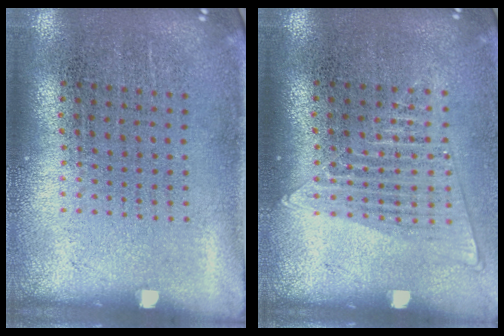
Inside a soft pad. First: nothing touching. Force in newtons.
{"total": 1.3, "press": 1.2, "slide": 0.5}